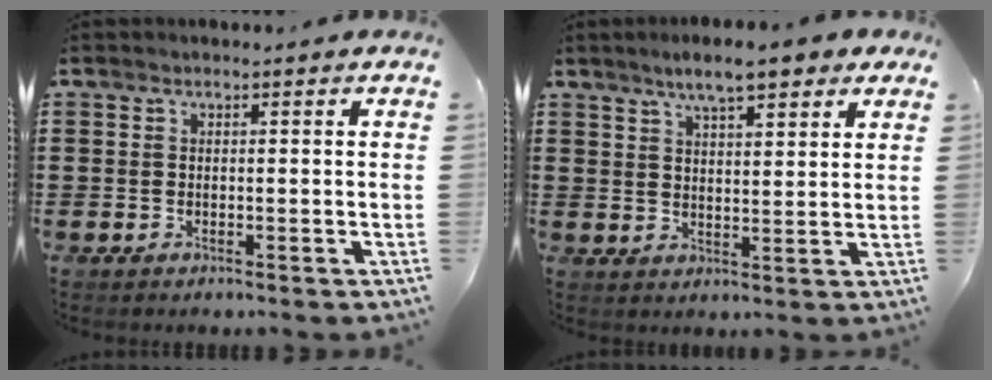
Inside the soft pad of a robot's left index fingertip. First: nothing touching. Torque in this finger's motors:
{"motor_torque": [1.50, 0.64, 0.47, 0.16]}